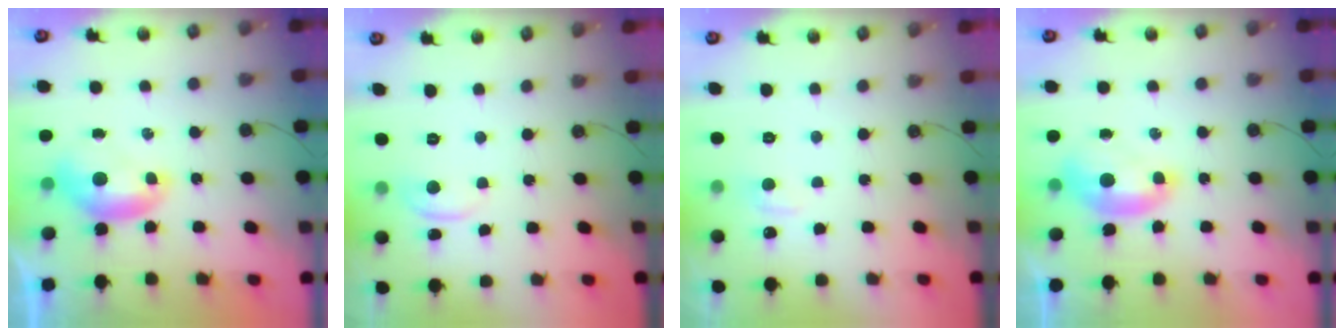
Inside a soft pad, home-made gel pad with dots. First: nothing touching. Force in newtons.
{"total": 0.0}
{"total": 0.8, "press": 0.1, "slide": 0.8}
{"total": 1.8, "press": 1.7, "slide": 0.6}